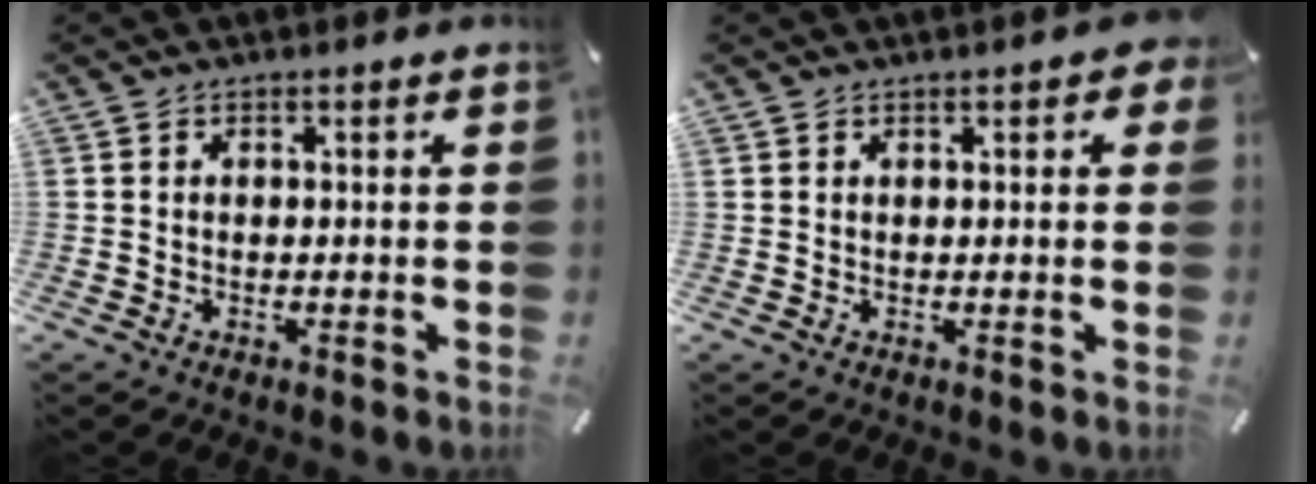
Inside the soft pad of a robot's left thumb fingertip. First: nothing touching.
{"total": 2.0, "force": [1.2, 1.1, 1.2], "torque": [-0.009, -0.001, 0.017]}